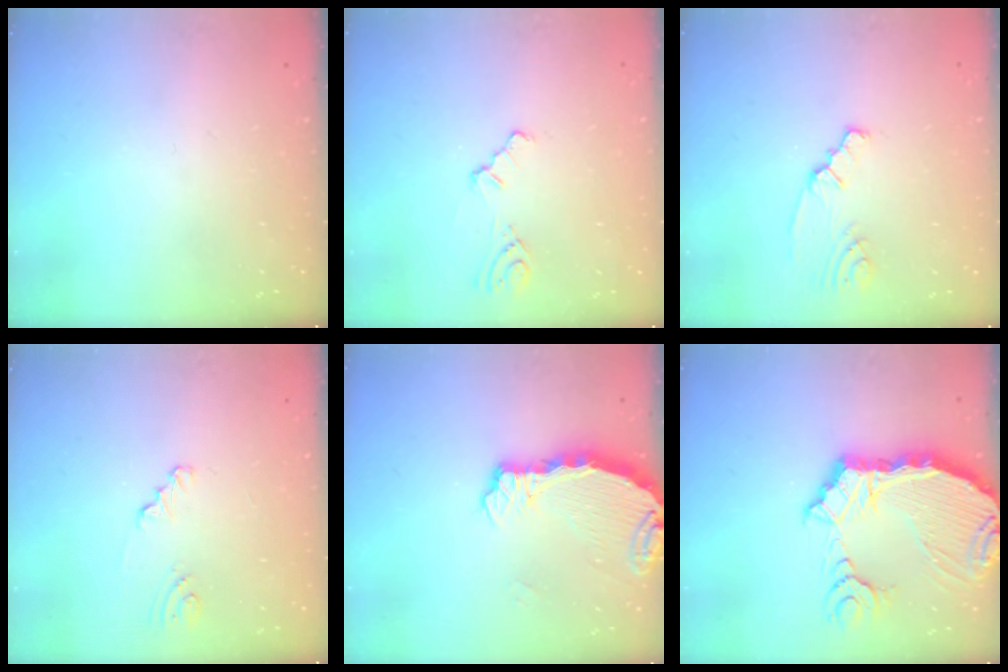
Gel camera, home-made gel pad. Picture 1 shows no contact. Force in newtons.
{"total": 3.0, "press": 2.9, "slide": 0.6}
{"total": 2.0, "press": 2.0, "slide": 0.3}
{"total": 1.3, "press": 1.3, "slide": 0.1}
{"total": 5.5, "press": 5.5, "slide": 0.6}
{"total": 14.3, "press": 13.9, "slide": 3.3}